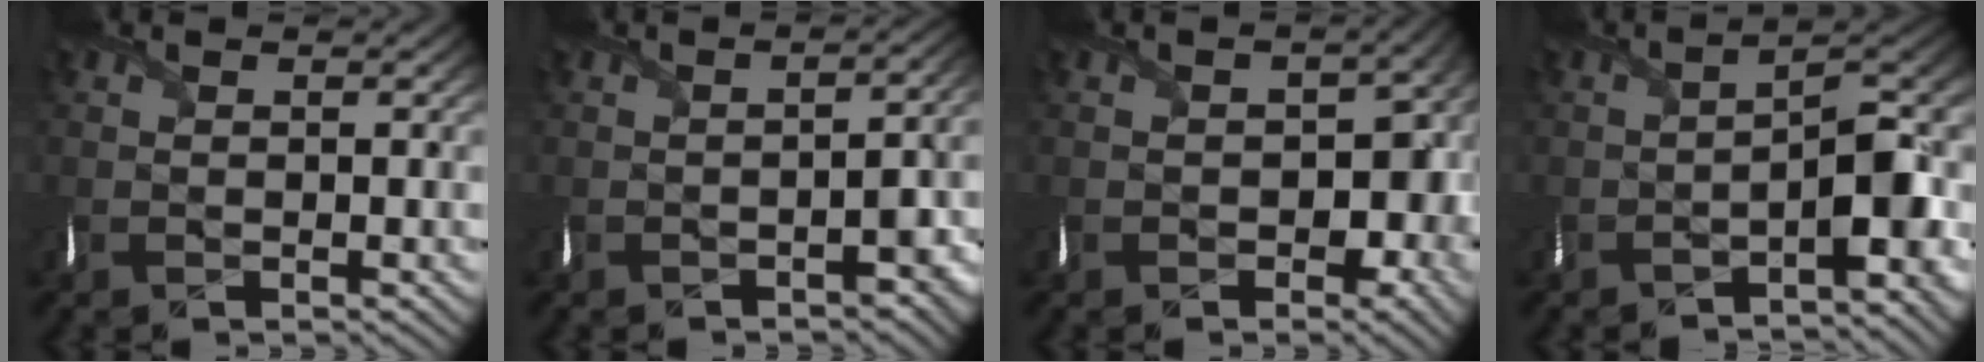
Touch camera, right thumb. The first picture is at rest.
{"total": 4.8, "force": [-2.7, 1.9, 3.5], "torque": [-0.039, -0.006, -0.039]}
{"total": 6.1, "force": [-1.4, 4.5, 3.9], "torque": [-0.047, -0.020, -0.017]}
{"total": 8.6, "force": [-4.0, 2.5, 7.3], "torque": [-0.101, -0.005, -0.065]}